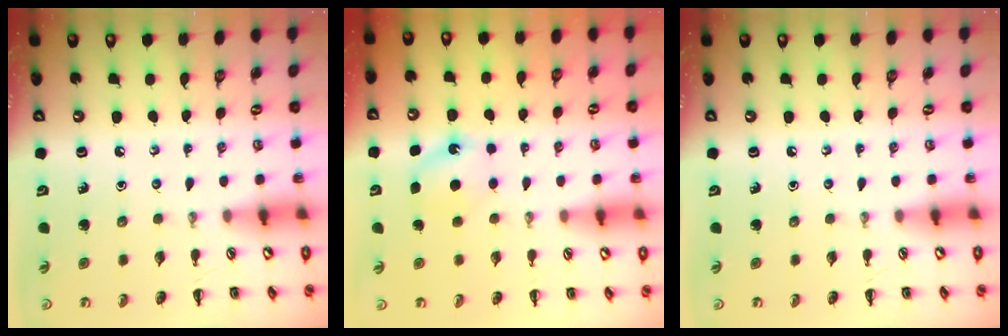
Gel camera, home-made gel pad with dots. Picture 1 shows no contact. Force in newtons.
{"total": 5.8, "press": 5.4, "slide": 1.9}
{"total": 0.0}